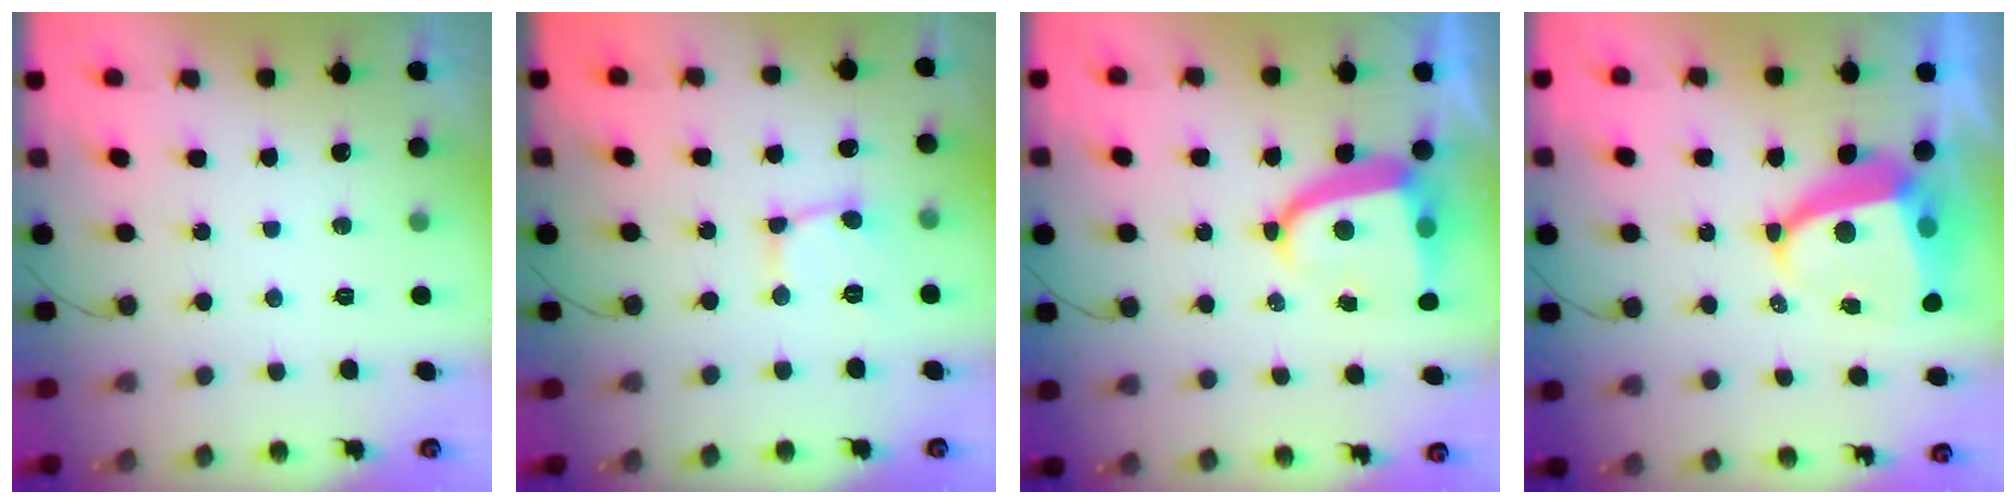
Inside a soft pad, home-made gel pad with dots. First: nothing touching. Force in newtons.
{"total": 2.7, "press": 2.7, "slide": 0.2}
{"total": 9.5, "press": 9.4, "slide": 1.2}
{"total": 8.4, "press": 8.3, "slide": 1.0}